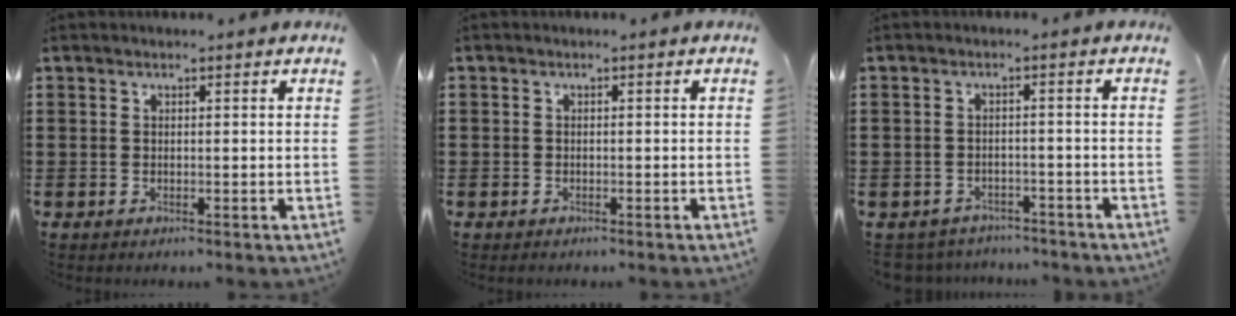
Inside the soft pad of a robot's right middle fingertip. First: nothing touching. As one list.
[{"total": 0.9, "force": [-0.4, 0.8, 0.0], "torque": [-0.002, 0.004, -0.011]}, {"total": 2.5, "force": [-2.4, 0.7, -0.3], "torque": [-0.005, 0.002, -0.056]}]